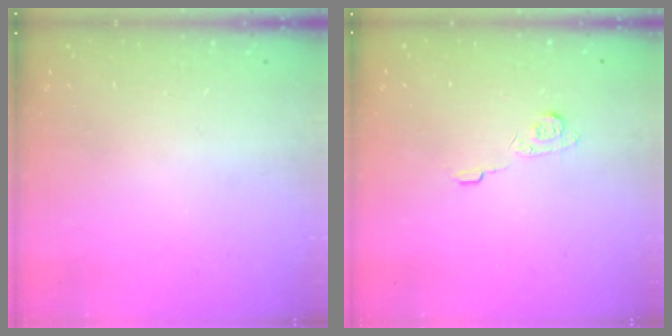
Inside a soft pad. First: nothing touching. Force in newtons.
{"total": 6.2, "press": 6.2, "slide": 0.5}